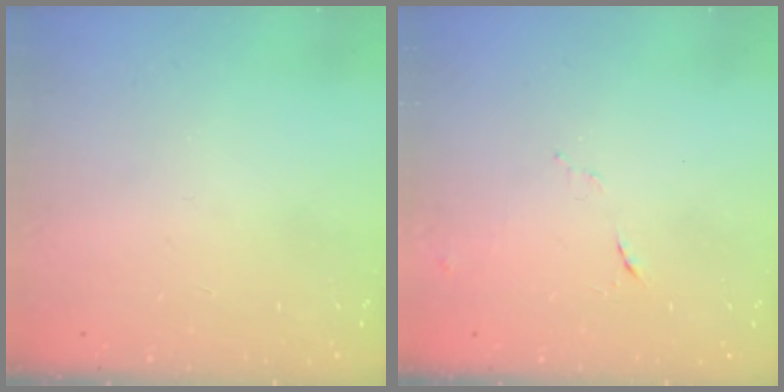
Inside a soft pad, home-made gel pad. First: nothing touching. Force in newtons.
{"total": 5.2, "press": 5.1, "slide": 0.8}